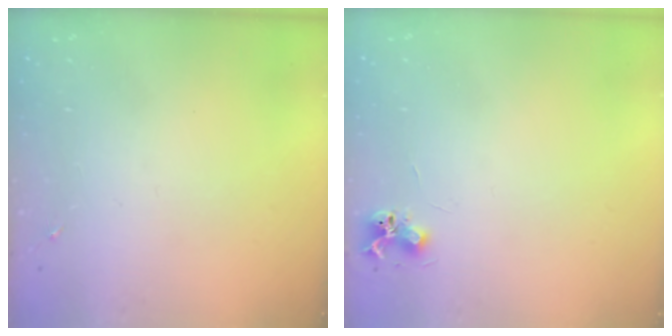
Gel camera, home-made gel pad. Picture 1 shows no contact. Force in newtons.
{"total": 6.5, "press": 6.5, "slide": 0.8}